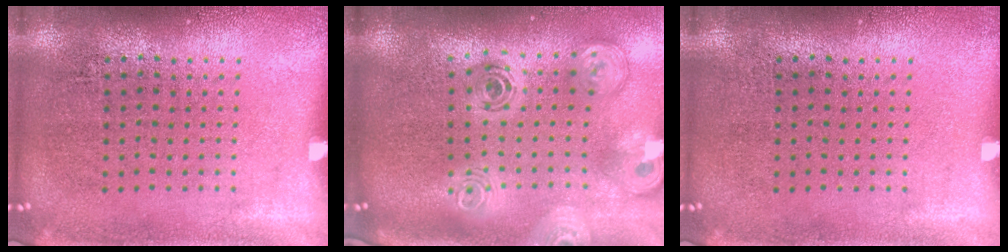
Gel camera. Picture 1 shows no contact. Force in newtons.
{"total": 2.8, "press": 1.9, "slide": 2.0}
{"total": 0.0}